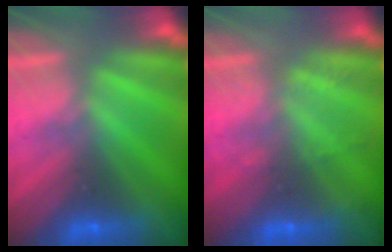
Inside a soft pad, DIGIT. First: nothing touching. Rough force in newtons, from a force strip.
{"total": 2.0}